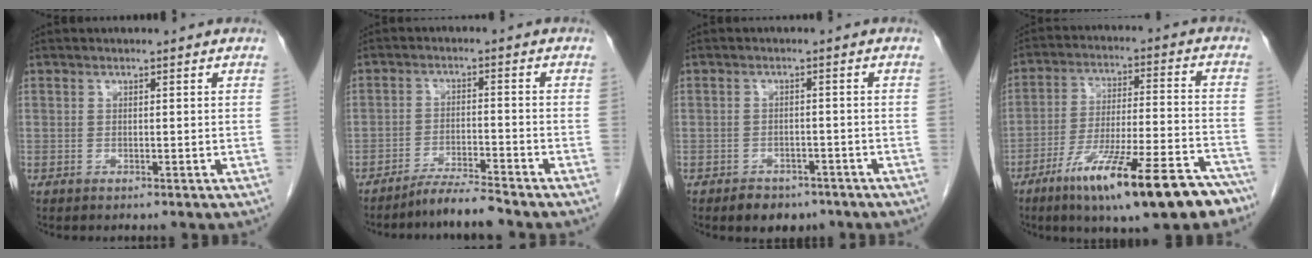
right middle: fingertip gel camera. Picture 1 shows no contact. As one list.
[{"total": 4.5, "force": [-4.2, -0.8, 1.5], "torque": [-0.023, -0.017, -0.078]}, {"total": 4.3, "force": [-3.2, 2.6, 1.3], "torque": [-0.019, 0.004, -0.042]}, {"total": 19.9, "force": [-13.4, 3.1, 14.4], "torque": [-0.187, -0.004, -0.216]}]